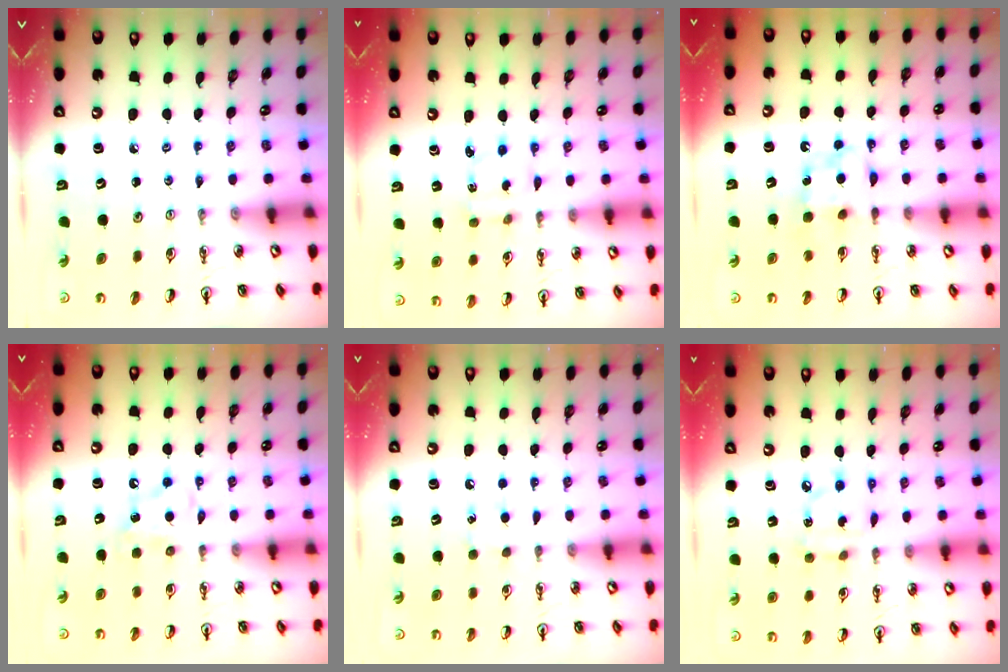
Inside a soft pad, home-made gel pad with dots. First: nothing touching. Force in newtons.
{"total": 3.1, "press": 3.0, "slide": 0.5}
{"total": 7.0, "press": 7.0, "slide": 0.5}
{"total": 5.3, "press": 5.2, "slide": 0.5}
{"total": 6.5, "press": 6.4, "slide": 0.9}
{"total": 7.5, "press": 7.5, "slide": 0.4}